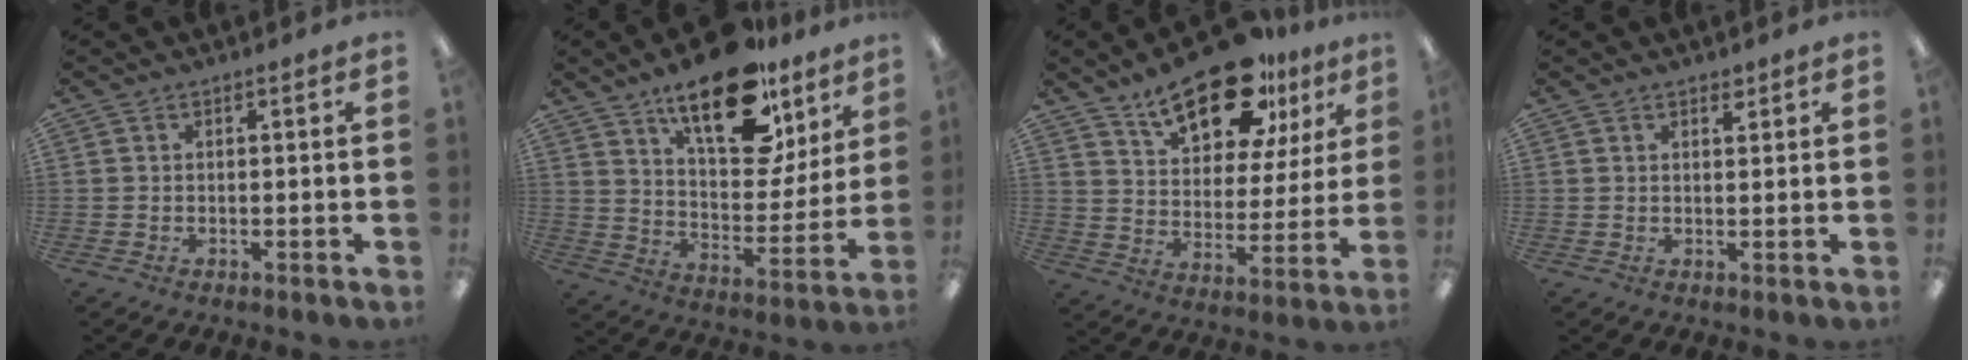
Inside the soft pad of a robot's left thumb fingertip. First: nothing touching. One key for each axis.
{"total": 22.3, "fx": 14.7, "fy": 10.0, "fz": 13.5, "tx": -0.198, "ty": -0.087, "tz": 0.249}
{"total": 20.0, "fx": 13.7, "fy": 9.0, "fz": 11.4, "tx": -0.173, "ty": -0.071, "tz": 0.232}
{"total": 1.9, "fx": 1.5, "fy": 0.7, "fz": 0.8, "tx": -0.008, "ty": -0.003, "tz": 0.026}